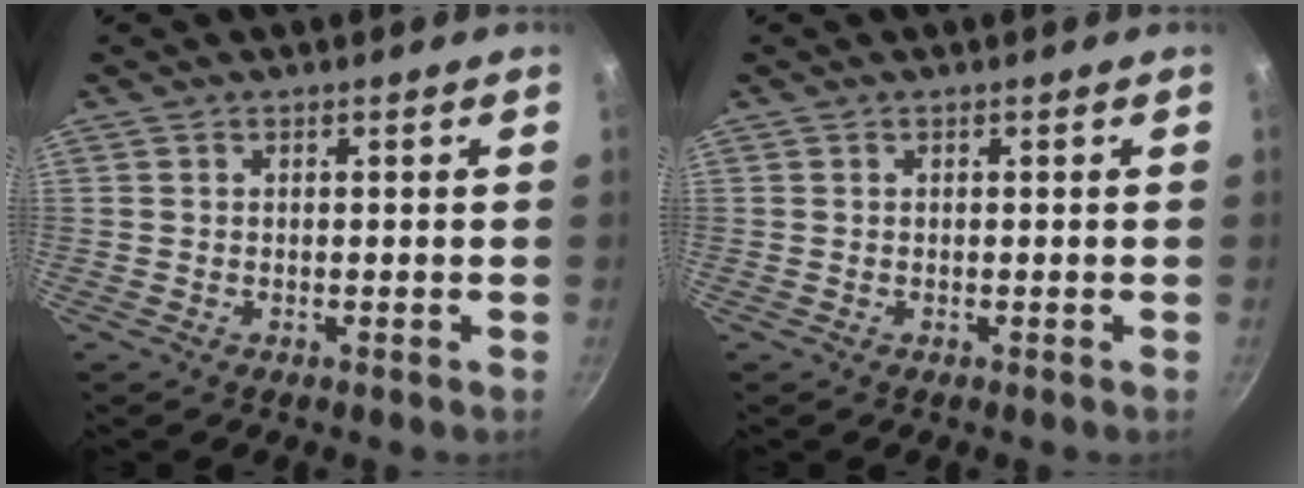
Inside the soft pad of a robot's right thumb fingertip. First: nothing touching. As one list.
[{"total": 0.0}]